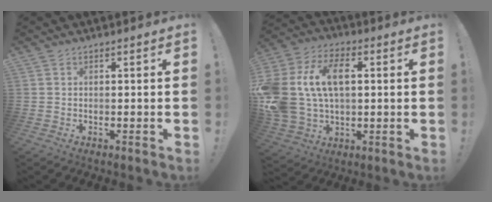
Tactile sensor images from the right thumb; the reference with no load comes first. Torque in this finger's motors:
{"motor_torque": [2.76, 2.25, 2.15, -0.43, 0.40]}